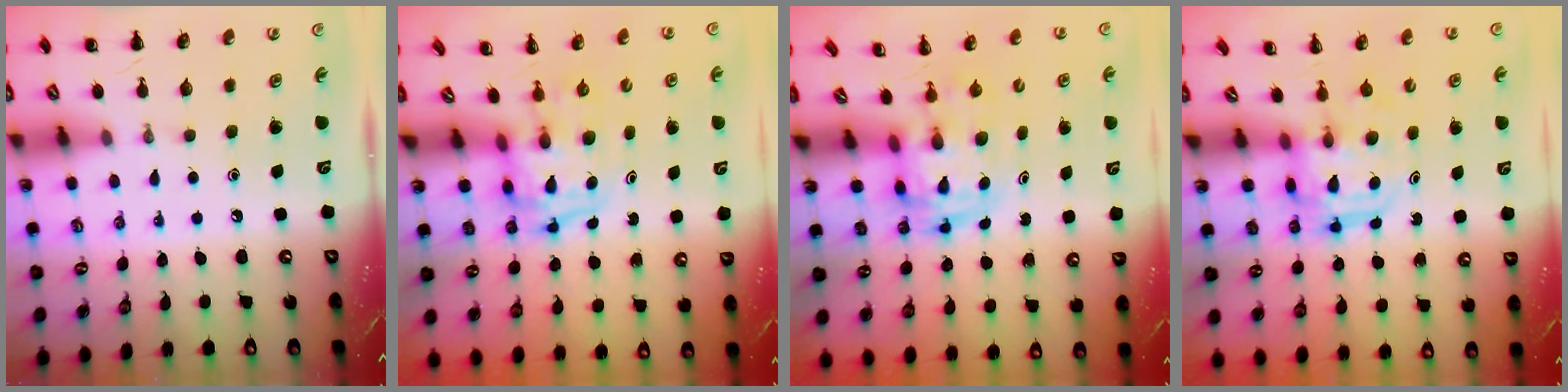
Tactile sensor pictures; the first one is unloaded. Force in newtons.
{"total": 3.4, "press": 3.3, "slide": 0.5}
{"total": 2.8, "press": 2.7, "slide": 0.6}
{"total": 3.2, "press": 3.2, "slide": 0.2}